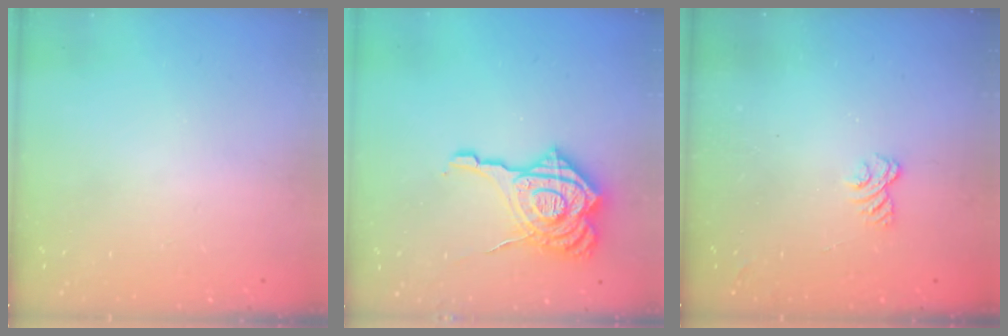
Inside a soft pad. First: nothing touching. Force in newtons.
{"total": 22.9, "press": 22.8, "slide": 2.5}
{"total": 2.6, "press": 2.2, "slide": 1.3}